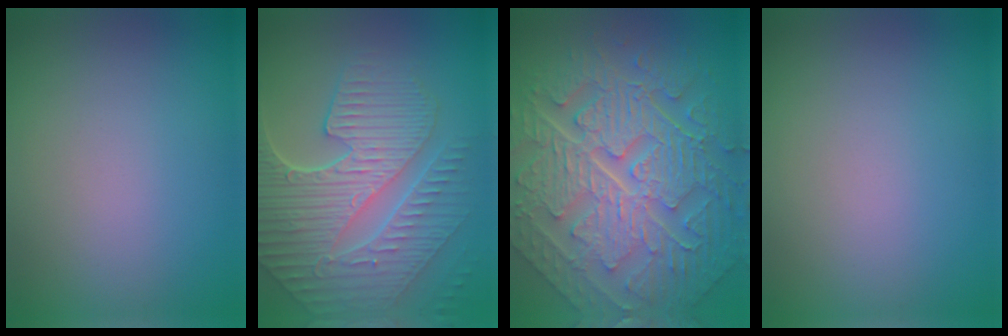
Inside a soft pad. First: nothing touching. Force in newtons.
{"total": 9.1, "press": 6.1, "slide": 6.7}
{"total": 11.4, "press": 7.8, "slide": 8.3}
{"total": 0.0}